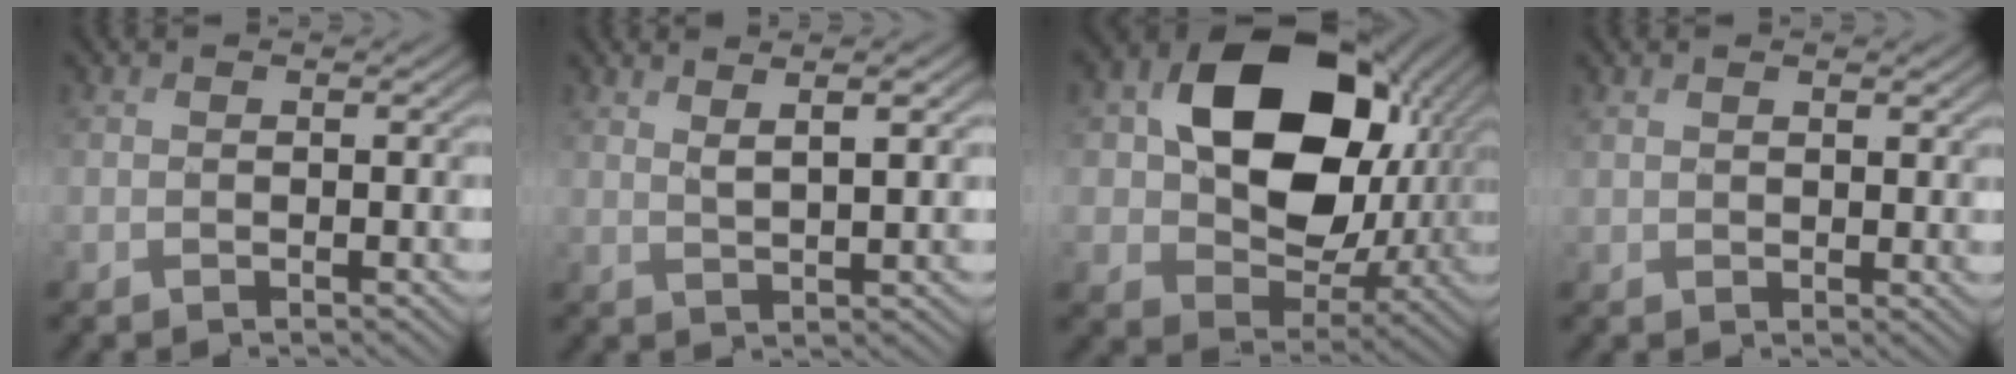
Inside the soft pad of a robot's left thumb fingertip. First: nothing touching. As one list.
[{"total": 4.3, "force": [2.4, 0.8, 3.5], "torque": [-0.058, 0.006, 0.042]}, {"total": 17.4, "force": [4.2, 13.0, 10.9], "torque": [-0.194, -0.011, 0.091]}, {"total": 2.0, "force": [1.4, 0.9, 1.1], "torque": [-0.020, -0.002, 0.032]}]